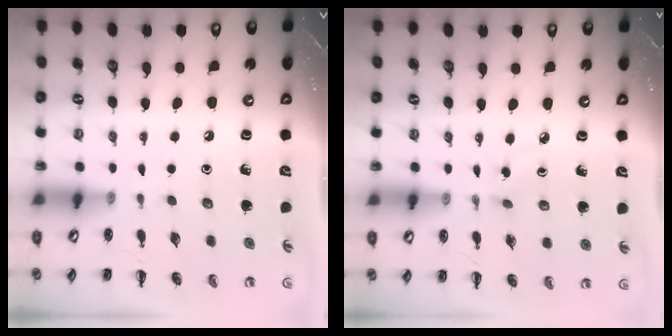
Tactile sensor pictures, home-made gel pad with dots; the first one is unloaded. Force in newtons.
{"total": 3.4, "press": 3.1, "slide": 1.4}